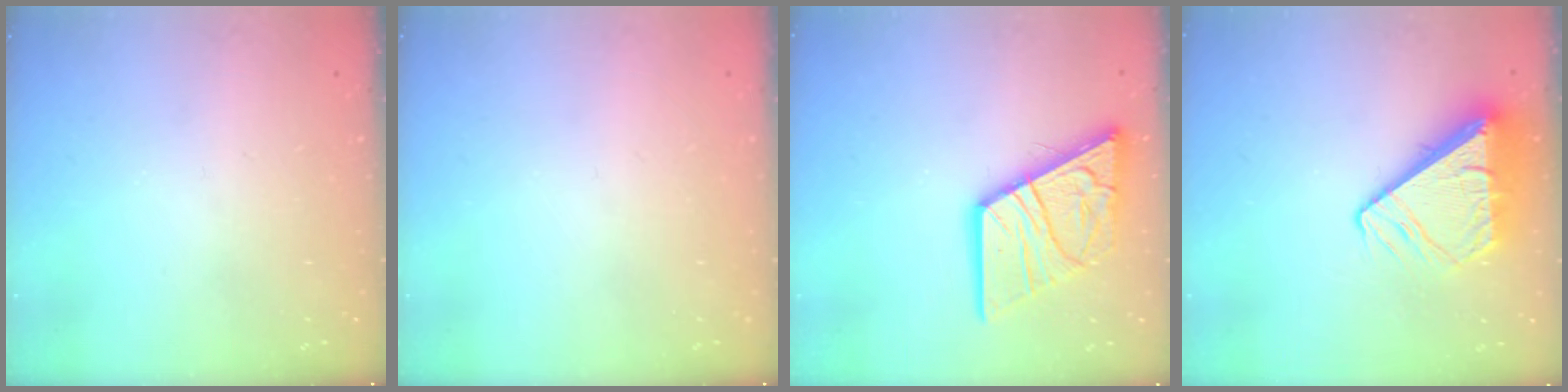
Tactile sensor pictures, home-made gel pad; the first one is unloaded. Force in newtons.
{"total": 0.0}
{"total": 16.4, "press": 16.3, "slide": 1.9}
{"total": 10.8, "press": 10.7, "slide": 1.2}